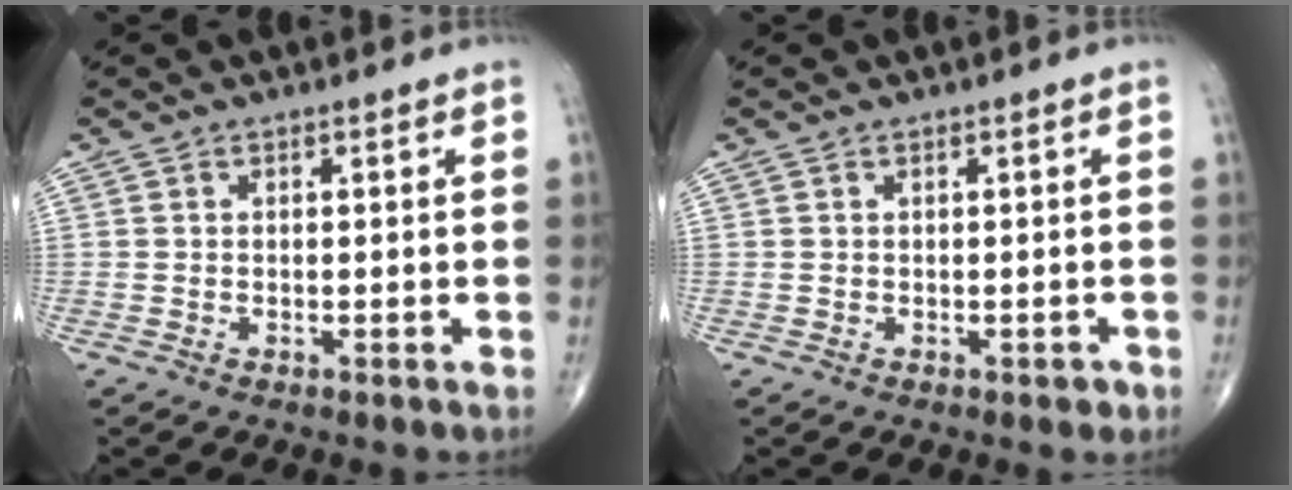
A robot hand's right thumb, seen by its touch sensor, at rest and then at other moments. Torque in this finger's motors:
{"motor_torque": [-0.25, -0.05, -0.13, -0.09, 0.02]}